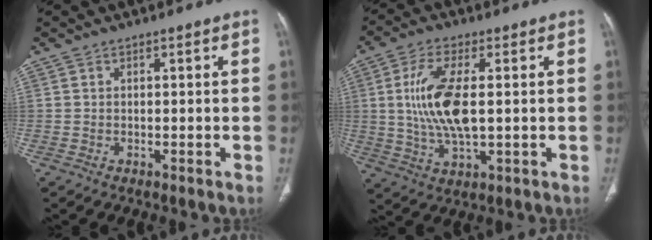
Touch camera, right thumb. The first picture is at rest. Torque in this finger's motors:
{"motor_torque": [-0.62, 1.21, 0.92, 0.89, 0.41]}